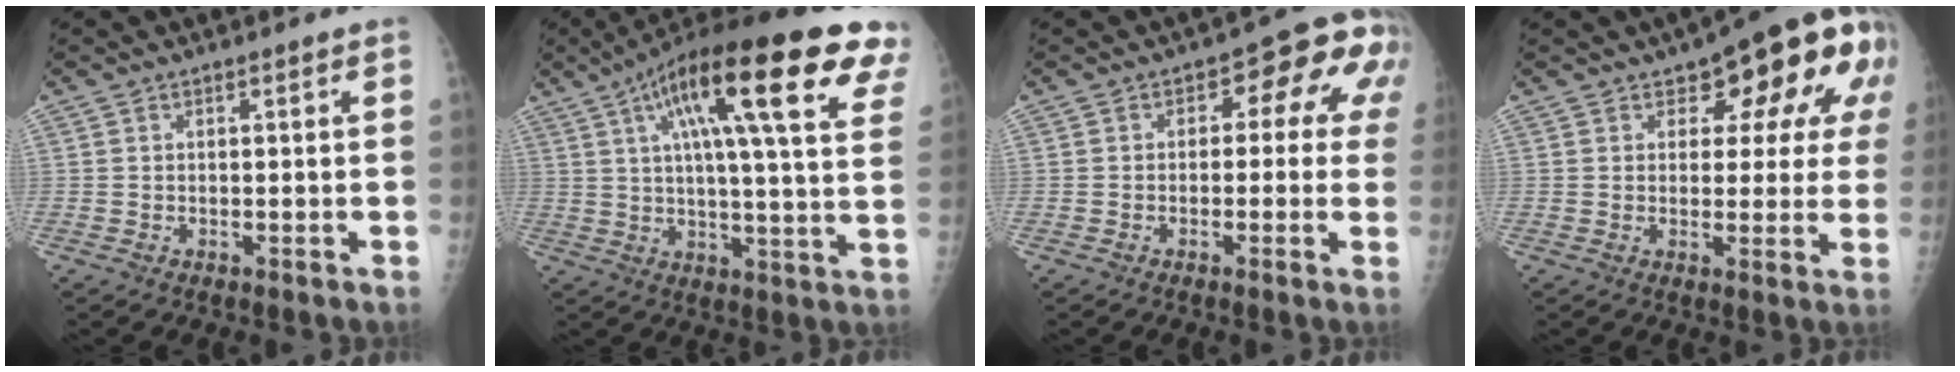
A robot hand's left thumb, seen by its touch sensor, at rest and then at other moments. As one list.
[{"total": 27.7, "force": [12.7, 6.0, 23.9], "torque": [-0.332, 0.010, 0.180]}, {"total": 9.9, "force": [1.6, 5.8, 7.9], "torque": [-0.040, 0.029, 0.005]}, {"total": 14.6, "force": [6.4, 7.4, 10.8], "torque": [-0.084, -0.010, 0.073]}]